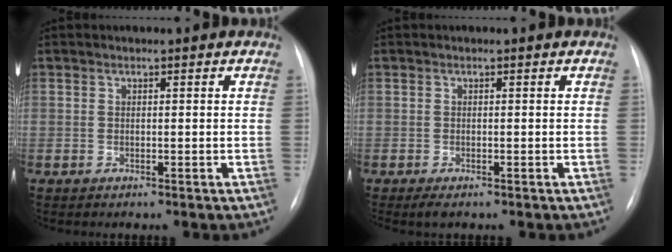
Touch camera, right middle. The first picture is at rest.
{"total": 1.7, "force": [-1.1, 0.5, 1.2], "torque": [-0.017, -0.004, -0.014]}